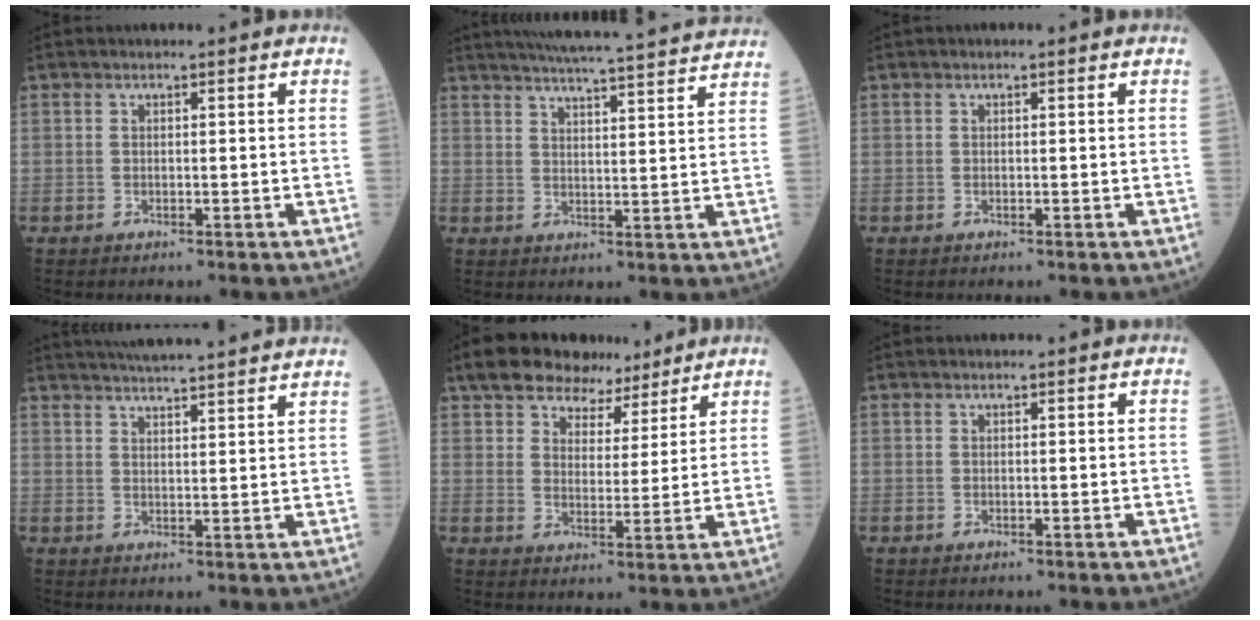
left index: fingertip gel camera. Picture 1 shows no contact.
{"total": 20.5, "force": [19.1, -0.3, 7.6], "torque": [-0.121, -0.009, 0.241]}
{"total": 0.0}
{"total": 14.9, "force": [13.7, 0.3, 5.9], "torque": [-0.098, 0.017, 0.182]}
{"total": 10.3, "force": [8.1, 5.1, 3.9], "torque": [-0.056, 0.028, 0.128]}
{"total": 0.0}